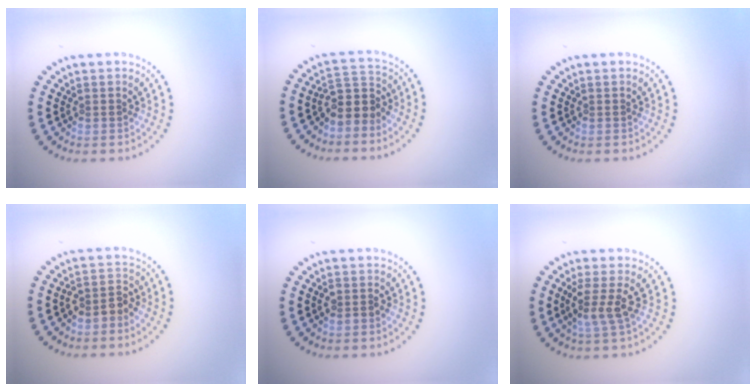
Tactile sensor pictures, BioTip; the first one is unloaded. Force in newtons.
{"total": 3.1, "press": 2.4, "slide": 1.9}
{"total": 0.0}
{"total": 2.0, "press": 1.7, "slide": 1.0}
{"total": 1.2, "press": 1.1, "slide": 0.4}
{"total": 2.6, "press": 2.0, "slide": 1.7}